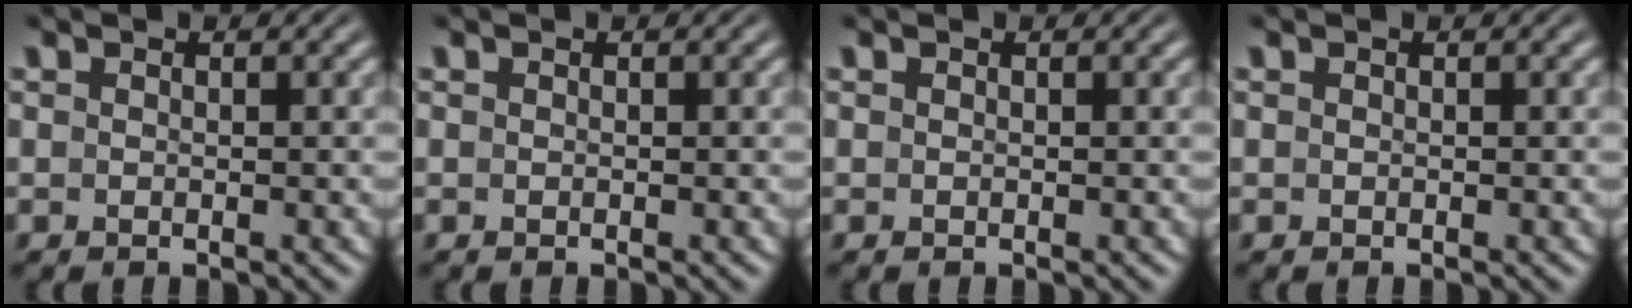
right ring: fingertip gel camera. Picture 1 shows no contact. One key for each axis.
{"total": 0.0}
{"total": 0.0}
{"total": 0.0}